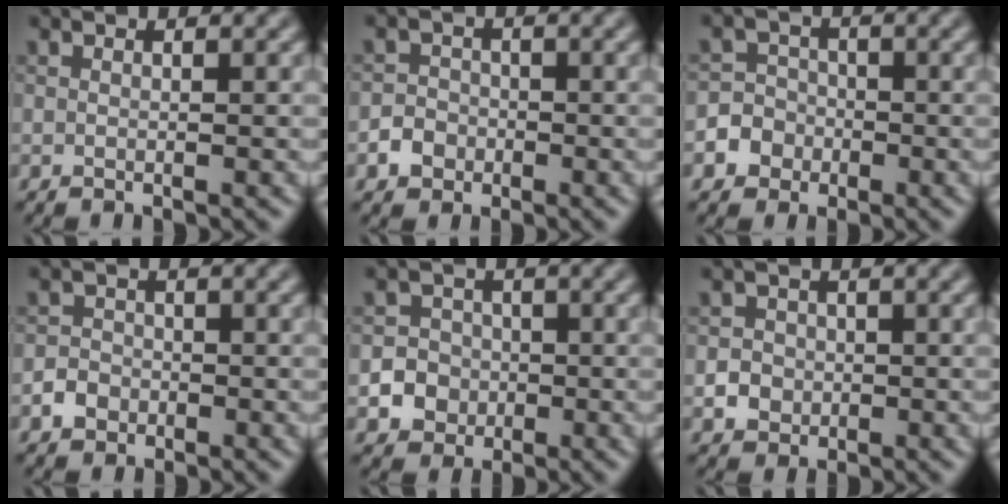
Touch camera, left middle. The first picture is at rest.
{"total": 2.2, "force": [-0.9, 1.9, 0.6], "torque": [0.000, 0.003, -0.021]}
{"total": 4.0, "force": [-1.8, 3.5, 0.5], "torque": [0.020, 0.000, -0.045]}
{"total": 1.9, "force": [-0.8, 1.6, 0.5], "torque": [-0.003, 0.003, -0.019]}
{"total": 5.2, "force": [-1.7, 4.8, 1.0], "torque": [0.003, 0.002, -0.047]}
{"total": 2.1, "force": [-0.4, 2.0, 0.5], "torque": [0.004, -0.003, -0.012]}